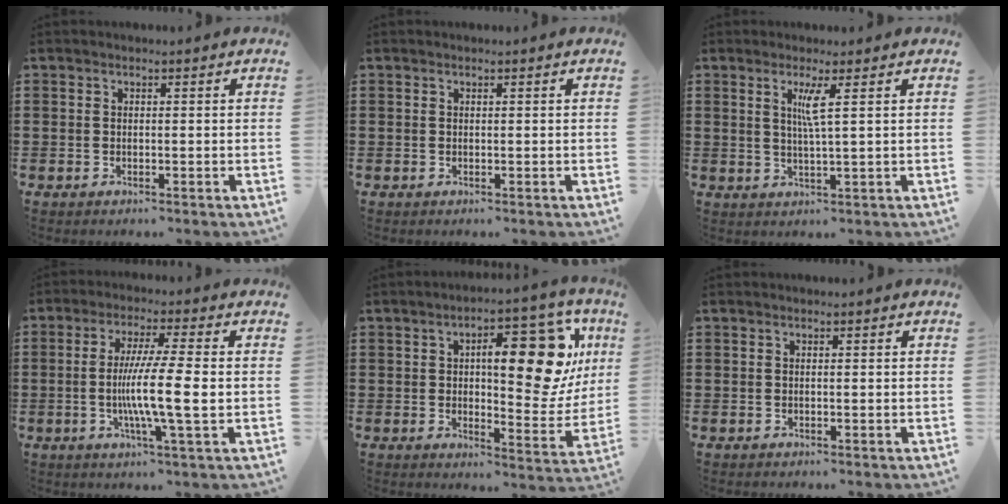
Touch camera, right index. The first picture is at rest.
{"total": 0.0}
{"total": 3.2, "force": [1.2, -0.4, 3.0], "torque": [-0.063, -0.007, 0.017]}
{"total": 9.8, "force": [-1.1, 0.5, 9.7], "torque": [-0.172, -0.009, -0.021]}
{"total": 15.2, "force": [5.0, 5.4, 13.3], "torque": [-0.176, -0.015, 0.074]}
{"total": 0.0}